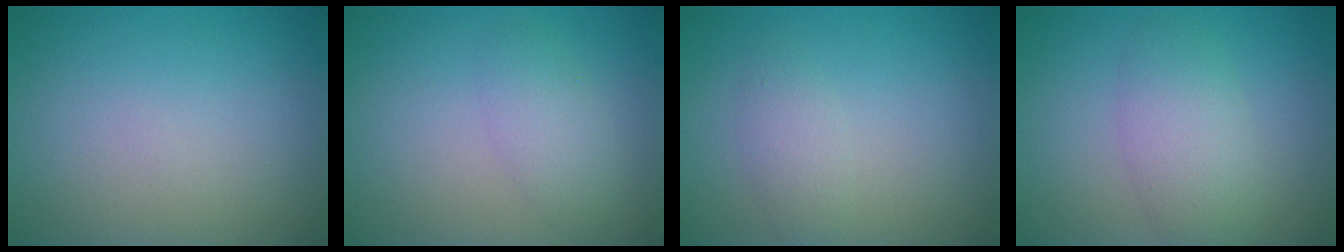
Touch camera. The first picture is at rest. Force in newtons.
{"total": 2.4, "press": 2.4, "slide": 0.0}
{"total": 1.8, "press": 1.8, "slide": 0.1}
{"total": 2.4, "press": 2.4, "slide": 0.3}